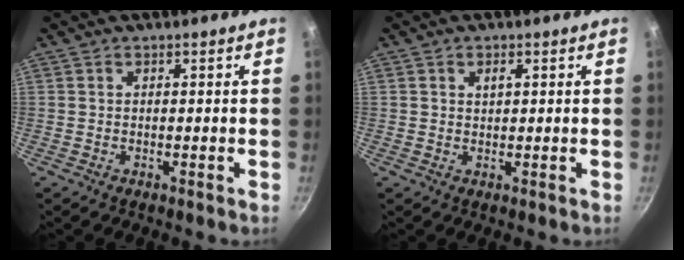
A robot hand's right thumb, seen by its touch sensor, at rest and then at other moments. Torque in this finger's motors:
{"motor_torque": [-0.29, 0.14, -0.19, 0.27, 0.08]}